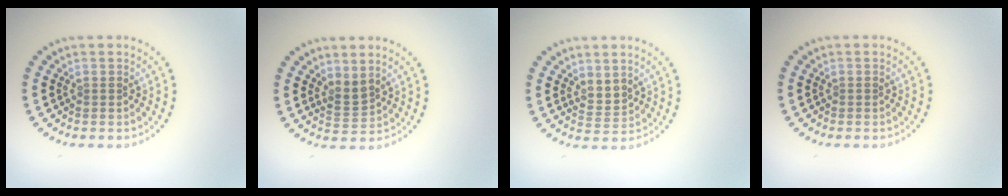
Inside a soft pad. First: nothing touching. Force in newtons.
{"total": 1.8, "press": 1.3, "slide": 1.3}
{"total": 1.7, "press": 1.4, "slide": 1.0}
{"total": 0.0}